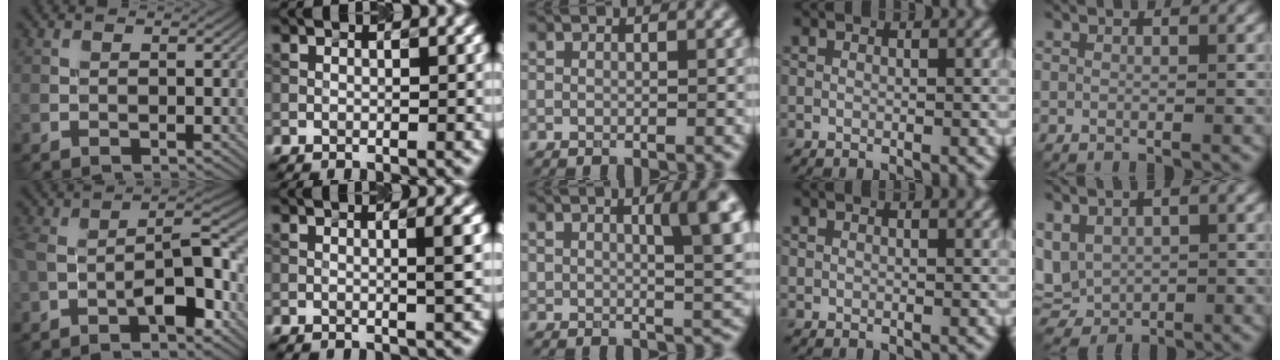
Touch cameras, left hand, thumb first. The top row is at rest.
{"thumb": {"total": 9.9, "force": [-4.7, 3.6, 7.9], "torque": [-0.133, 0.007, -0.085]}, "index": {"total": 2.4, "force": [0.1, 0.5, 2.3], "torque": [-0.029, 0.006, 0.004]}, "middle": {"total": 5.6, "force": [2.3, 1.3, 4.9], "torque": [-0.058, 0.003, 0.048]}, "ring": {"total": 0.7, "force": [0.7, 0.2, 0.1], "torque": [-0.002, -0.001, 0.013]}, "little": {"total": 4.2, "force": [0.8, 3.2, 2.5], "torque": [-0.061, -0.005, 0.021]}}